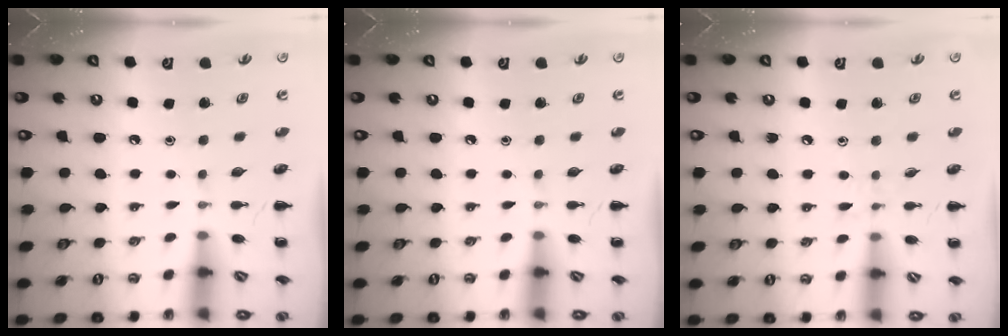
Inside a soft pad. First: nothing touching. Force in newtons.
{"total": 0.0}
{"total": 4.8, "press": 4.5, "slide": 1.9}